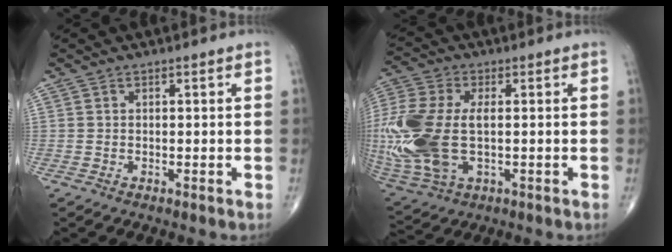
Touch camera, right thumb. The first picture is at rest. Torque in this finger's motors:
{"motor_torque": [2.42, 2.42, 1.73, -0.10, 0.27]}